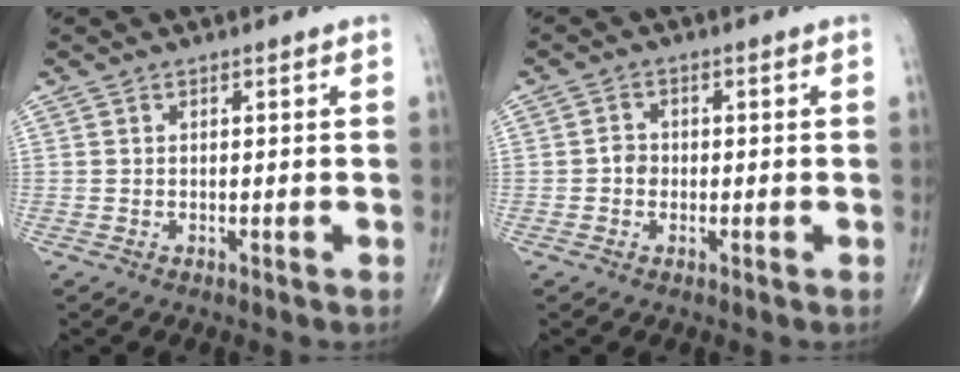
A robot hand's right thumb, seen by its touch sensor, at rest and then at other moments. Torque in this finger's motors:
{"motor_torque": [0.20, 0.13, 0.26, -0.09, -0.01]}